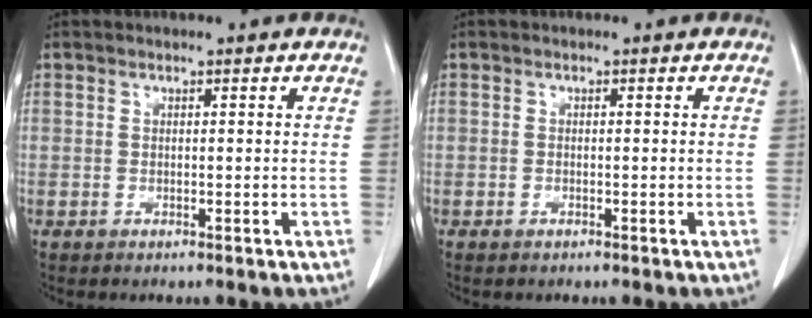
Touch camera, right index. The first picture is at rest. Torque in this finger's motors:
{"motor_torque": [-0.01, 0.07, 0.04, 0.00]}